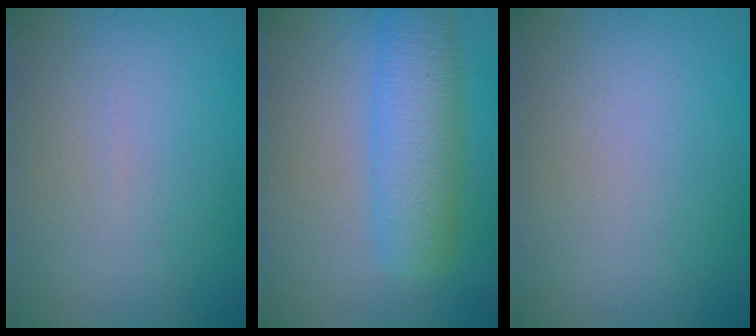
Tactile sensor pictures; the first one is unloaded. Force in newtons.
{"total": 5.6, "press": 5.6, "slide": 0.1}
{"total": 0.0}